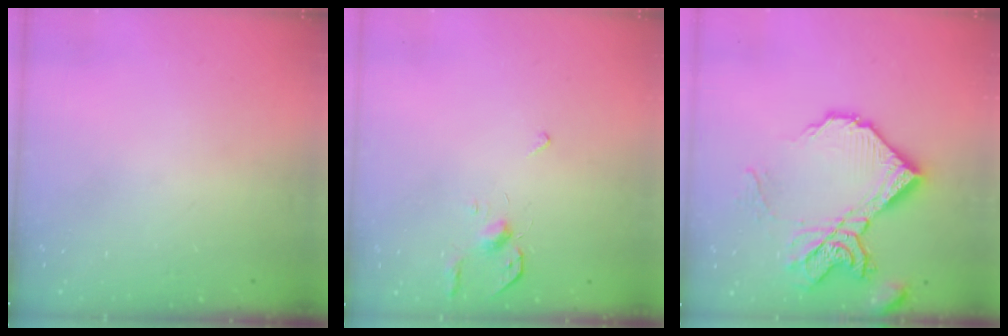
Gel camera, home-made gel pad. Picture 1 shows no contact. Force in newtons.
{"total": 3.5, "press": 3.4, "slide": 0.7}
{"total": 15.5, "press": 15.4, "slide": 1.2}